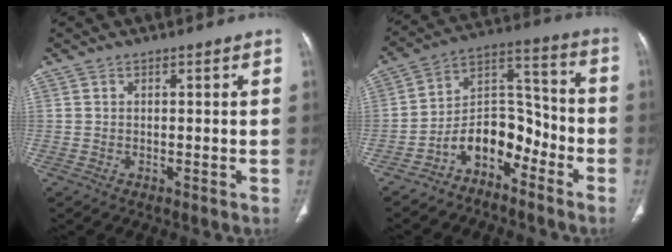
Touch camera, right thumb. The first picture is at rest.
{"total": 10.6, "force": [-6.6, 6.2, 5.5], "torque": [-0.063, 0.096, -0.125]}